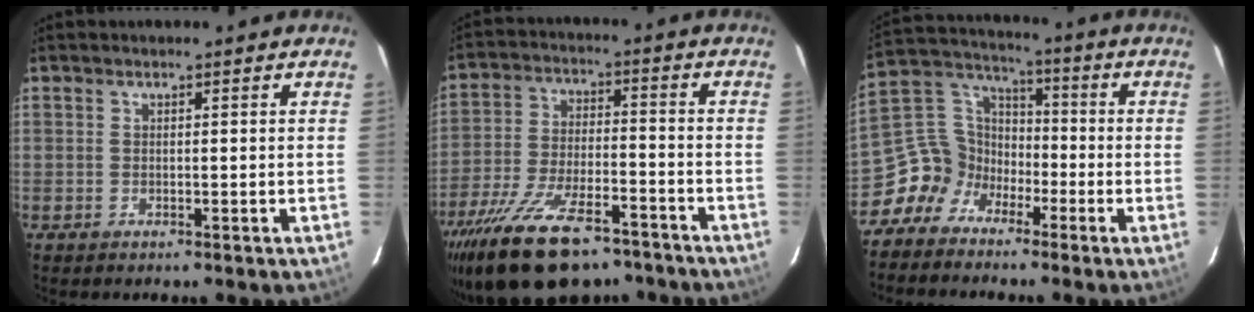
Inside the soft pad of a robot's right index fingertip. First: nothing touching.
{"total": 21.1, "force": [-15.5, 8.2, 11.8], "torque": [-0.239, -0.031, -0.248]}
{"total": 9.3, "force": [-6.0, 6.9, 1.8], "torque": [-0.052, 0.043, -0.129]}